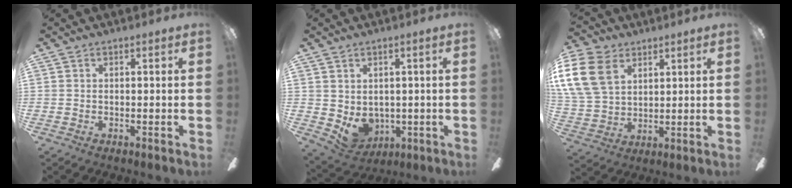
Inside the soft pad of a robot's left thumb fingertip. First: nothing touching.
{"total": 5.7, "force": [0.7, 5.0, 2.7], "torque": [-0.064, -0.009, 0.022]}
{"total": 16.0, "force": [6.7, 11.5, 8.9], "torque": [-0.207, -0.010, 0.131]}